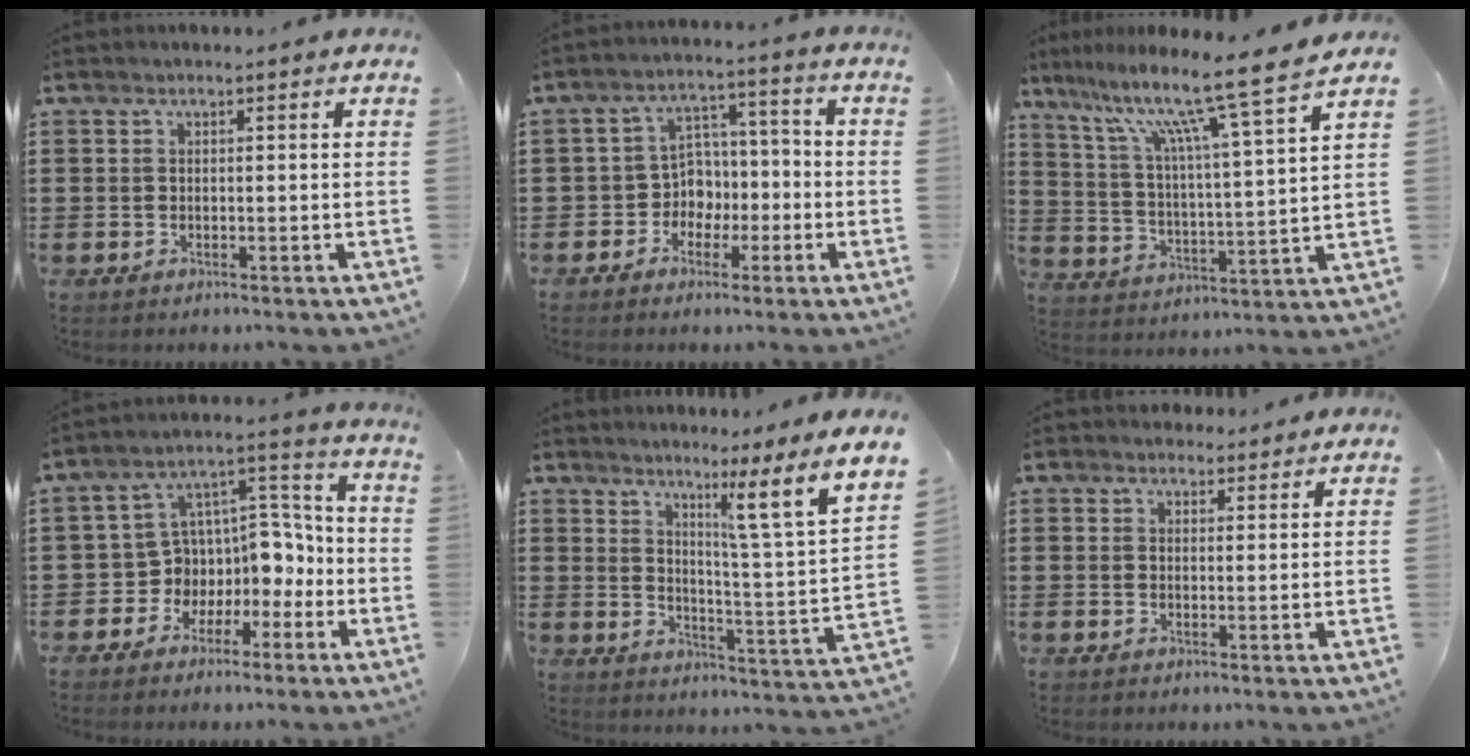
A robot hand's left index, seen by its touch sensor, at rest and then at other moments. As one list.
[{"total": 5.3, "force": [-2.0, 4.8, 1.0], "torque": [-0.038, 0.005, -0.041]}, {"total": 10.9, "force": [8.6, -0.7, 6.7], "torque": [-0.153, -0.060, 0.131]}, {"total": 7.2, "force": [-0.8, 6.9, 1.8], "torque": [-0.060, -0.014, -0.010]}, {"total": 8.2, "force": [5.6, -1.6, 5.7], "torque": [-0.088, -0.065, 0.075]}, {"total": 2.7, "force": [2.5, 1.0, 0.2], "torque": [-0.002, -0.003, 0.048]}]